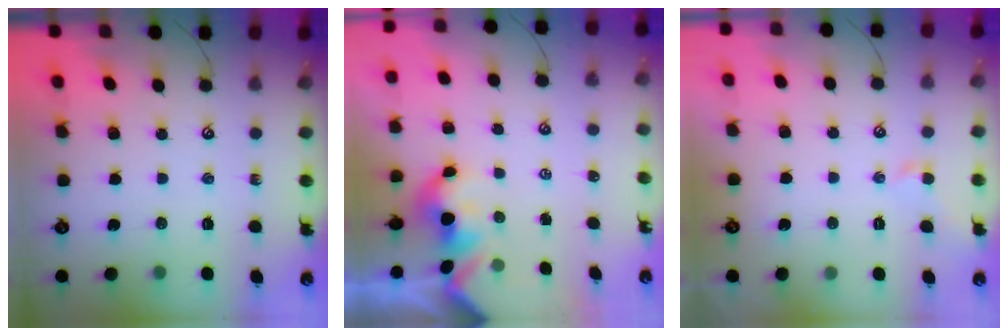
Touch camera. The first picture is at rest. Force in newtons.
{"total": 2.9, "press": 2.8, "slide": 0.6}
{"total": 0.9, "press": 0.7, "slide": 0.6}